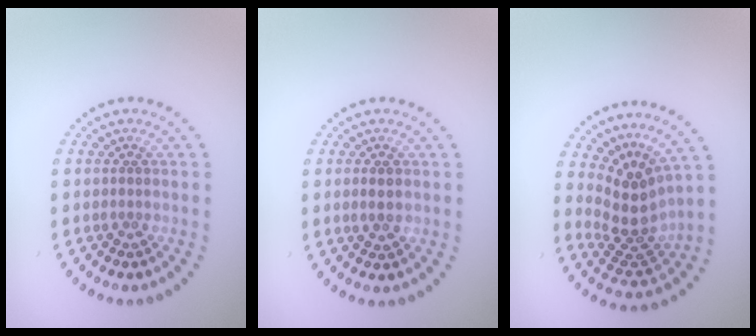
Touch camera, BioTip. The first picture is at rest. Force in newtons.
{"total": 1.0, "press": 0.9, "slide": 0.3}
{"total": 4.0, "press": 2.7, "slide": 2.9}